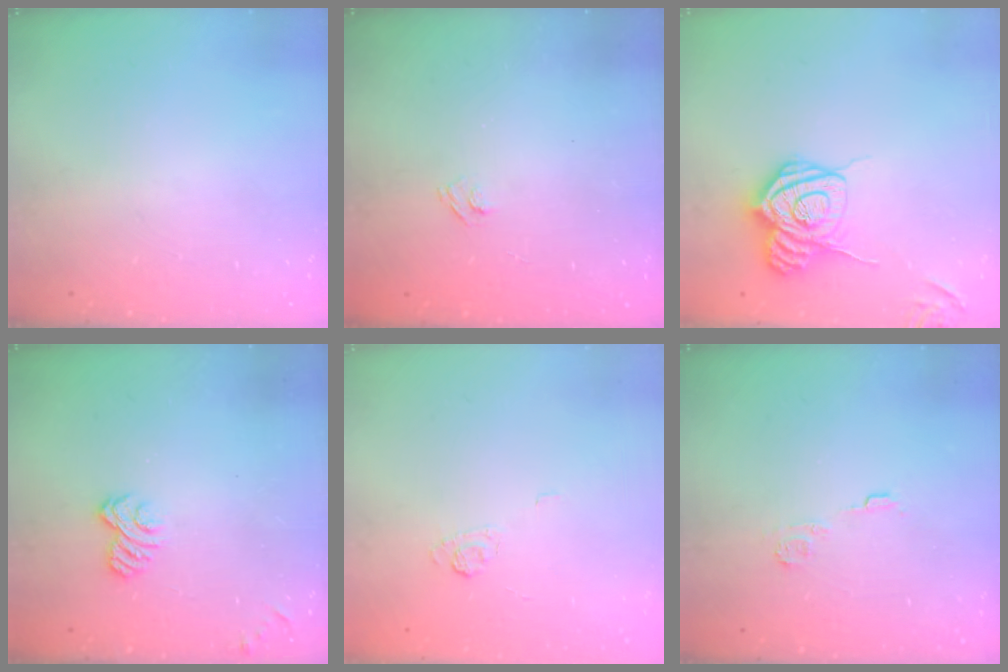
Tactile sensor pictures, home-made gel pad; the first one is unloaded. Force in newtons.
{"total": 2.7, "press": 2.5, "slide": 0.9}
{"total": 14.1, "press": 14.0, "slide": 1.3}
{"total": 3.4, "press": 3.2, "slide": 1.1}
{"total": 3.4, "press": 3.1, "slide": 1.5}
{"total": 4.3, "press": 4.3, "slide": 0.6}